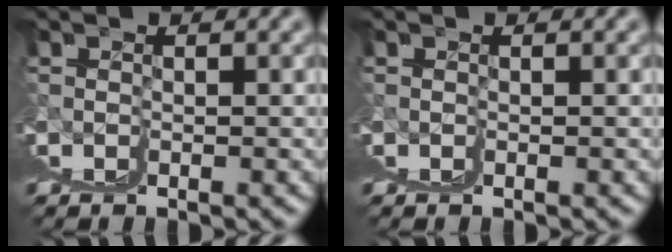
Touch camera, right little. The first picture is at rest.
{"total": 0.0}